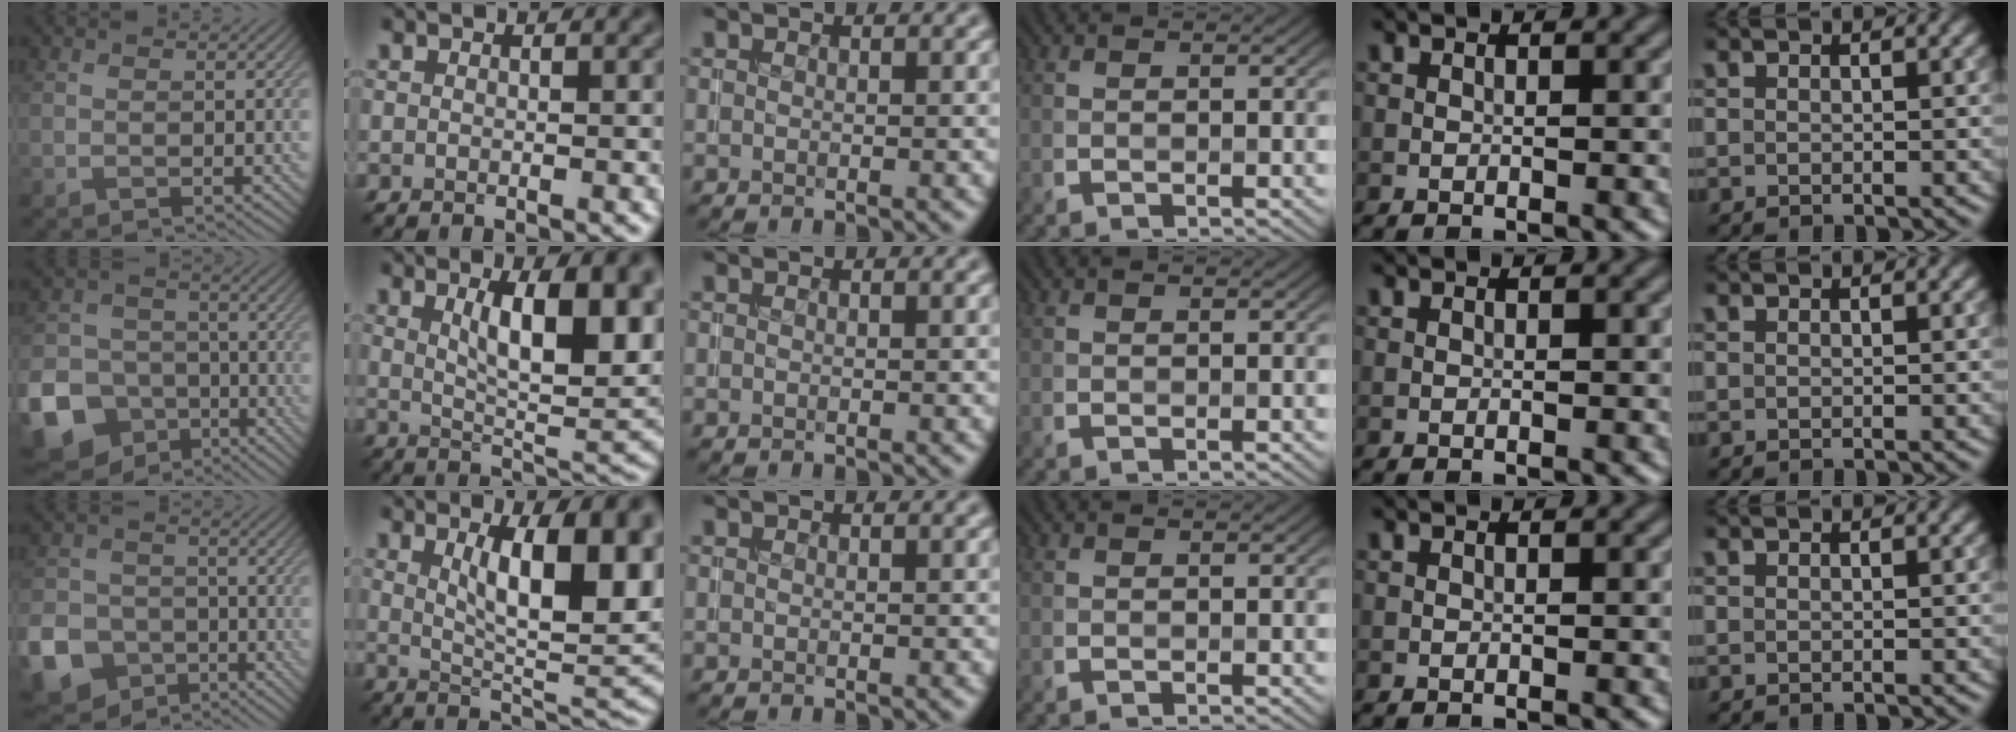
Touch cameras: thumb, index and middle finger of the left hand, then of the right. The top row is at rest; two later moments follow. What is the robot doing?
{"motion": "insert", "object": "coin"}